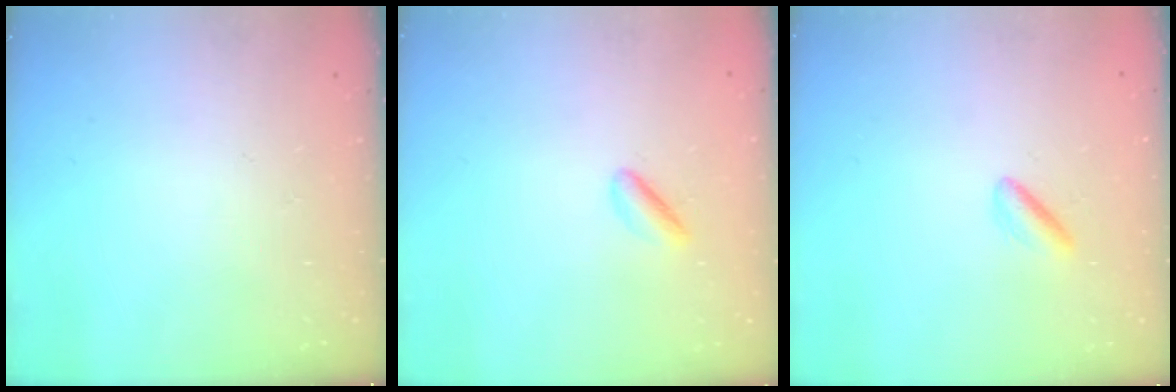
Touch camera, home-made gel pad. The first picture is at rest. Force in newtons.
{"total": 2.8, "press": 2.6, "slide": 0.9}
{"total": 2.4, "press": 2.2, "slide": 0.8}